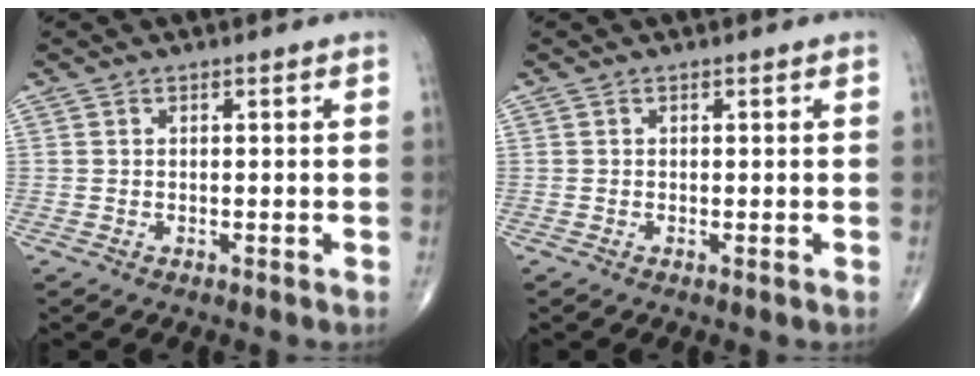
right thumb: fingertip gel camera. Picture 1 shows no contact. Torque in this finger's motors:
{"motor_torque": [-0.03, -0.22, 0.02, 0.09, 0.02]}